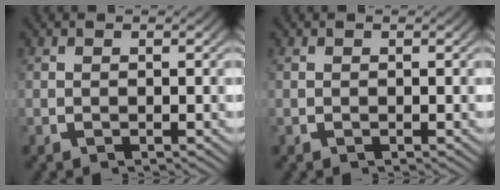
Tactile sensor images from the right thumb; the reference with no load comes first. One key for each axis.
{"total": 0.0}